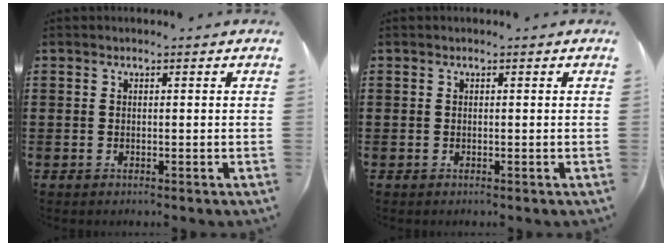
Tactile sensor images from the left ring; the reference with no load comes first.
{"total": 0.0}